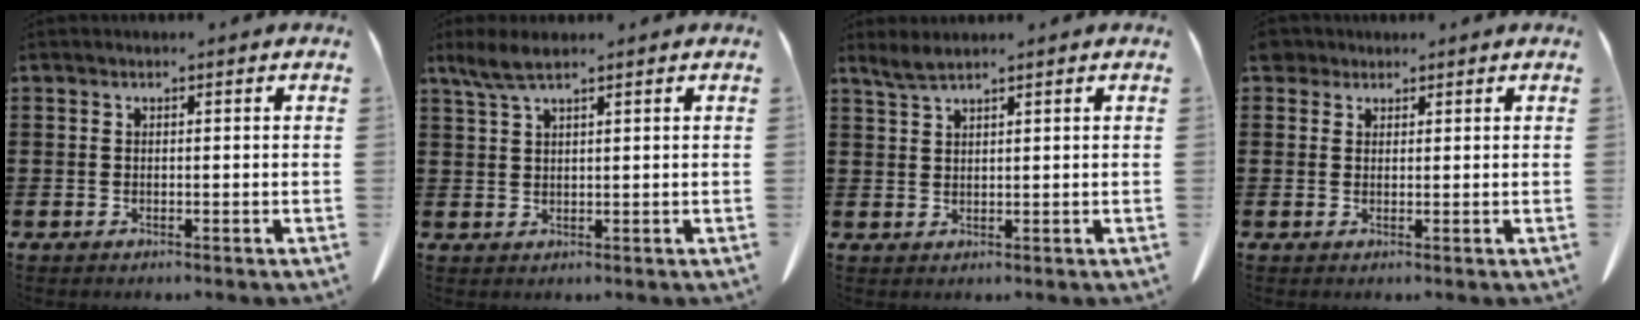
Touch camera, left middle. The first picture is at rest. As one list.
[{"total": 3.3, "force": [2.3, 0.7, 2.3], "torque": [-0.050, 0.002, 0.042]}, {"total": 2.0, "force": [1.7, 0.0, 1.0], "torque": [-0.024, 0.001, 0.033]}, {"total": 2.2, "force": [1.7, 1.3, 0.3], "torque": [-0.014, 0.008, 0.034]}]